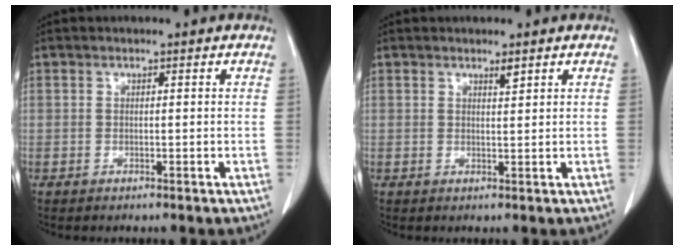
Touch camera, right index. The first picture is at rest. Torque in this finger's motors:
{"motor_torque": [0.10, 0.01, 0.00, 0.01]}